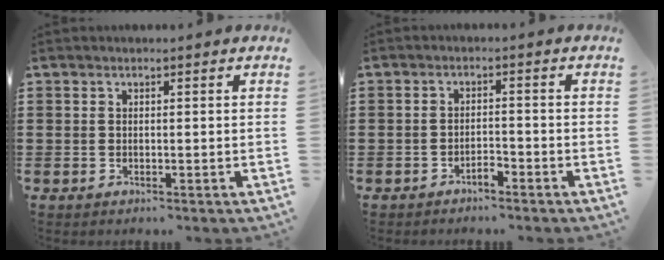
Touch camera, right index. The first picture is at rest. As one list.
[{"total": 2.0, "force": [-1.7, 0.5, 0.8], "torque": [-0.021, 0.000, -0.034]}]